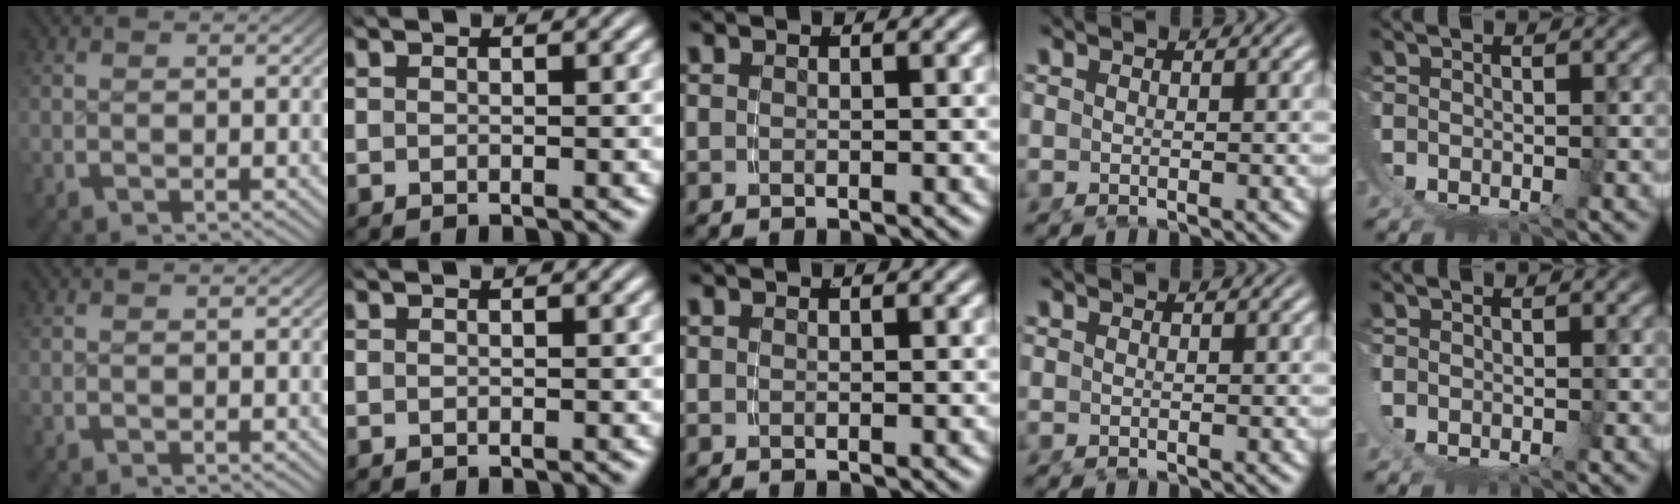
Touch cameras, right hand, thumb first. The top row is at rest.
{"little": {"total": 1.0, "force": [0.8, -0.4, 0.4], "torque": [-0.019, -0.007, 0.019]}}